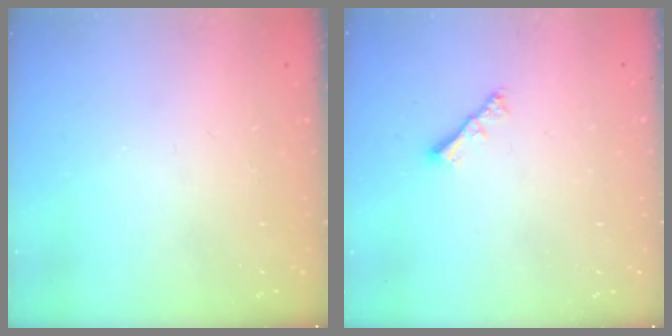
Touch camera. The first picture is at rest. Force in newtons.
{"total": 2.4, "press": 2.4, "slide": 0.6}